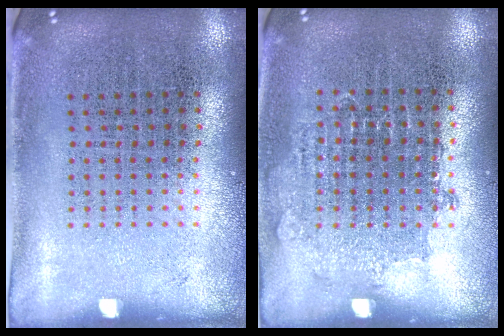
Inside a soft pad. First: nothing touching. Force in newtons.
{"total": 0.5, "press": 0.5, "slide": 0.1}